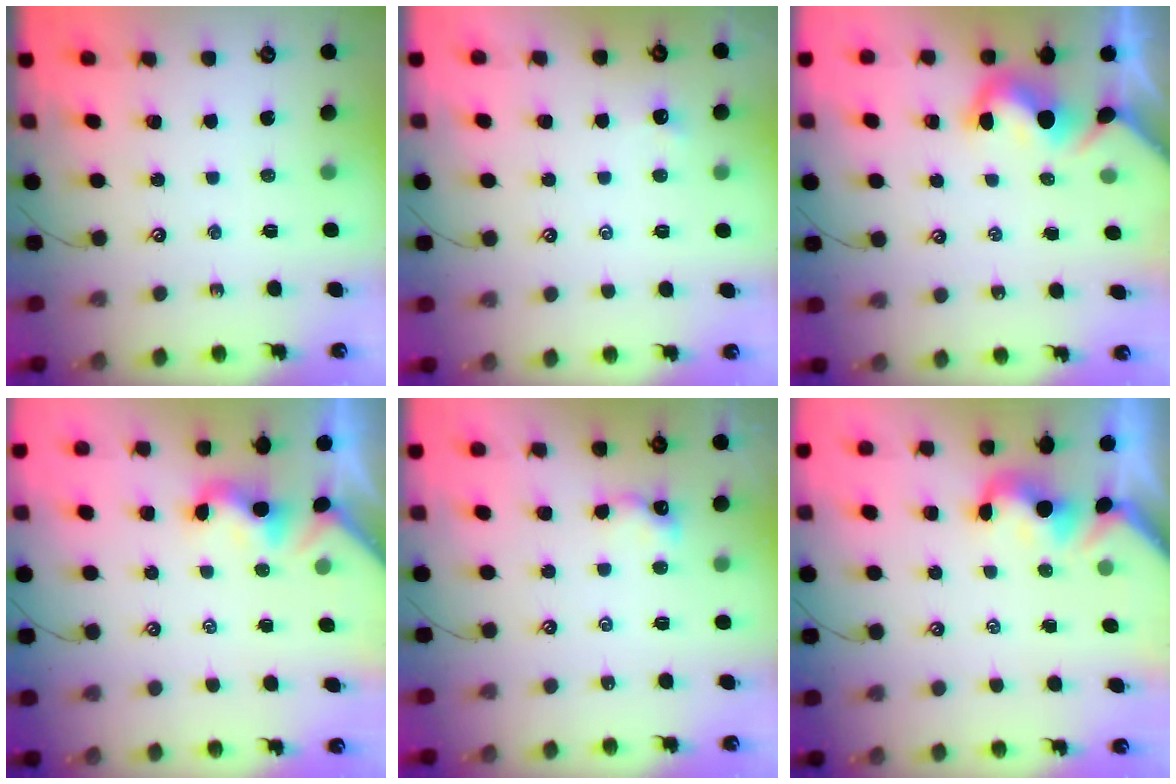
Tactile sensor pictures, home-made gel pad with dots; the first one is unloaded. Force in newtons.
{"total": 0.0}
{"total": 2.9, "press": 2.9, "slide": 0.4}
{"total": 1.9, "press": 1.9, "slide": 0.6}
{"total": 2.2, "press": 2.1, "slide": 0.5}
{"total": 1.2, "press": 1.1, "slide": 0.3}